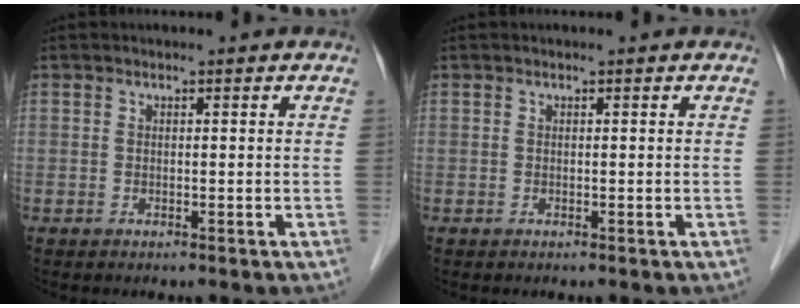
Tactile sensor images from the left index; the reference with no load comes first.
{"total": 0.0}